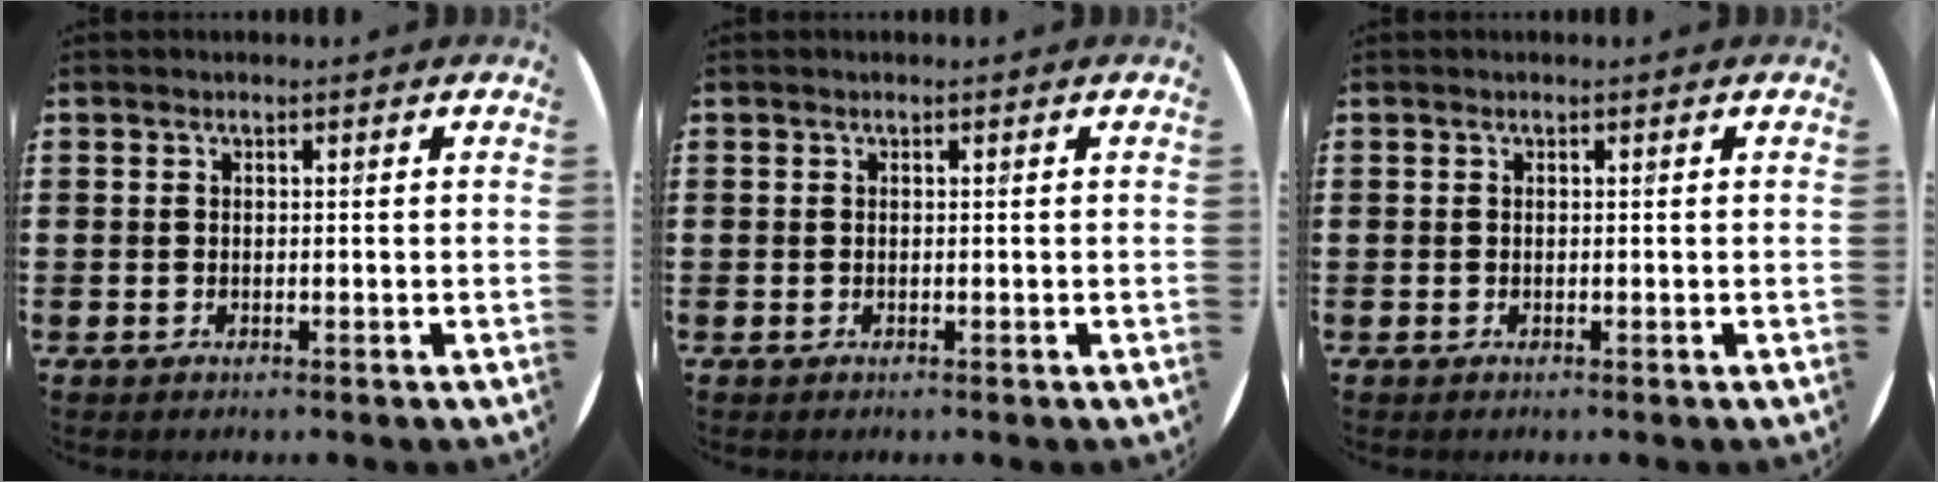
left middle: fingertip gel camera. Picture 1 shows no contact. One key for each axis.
{"total": 0.0}
{"total": 0.0}